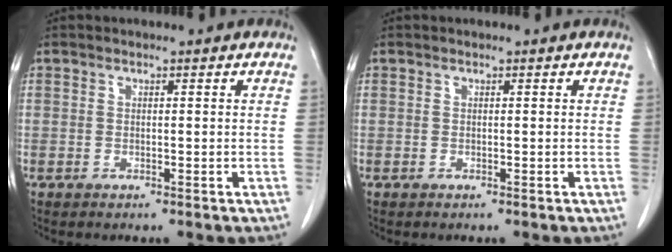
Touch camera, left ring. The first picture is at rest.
{"total": 0.0}